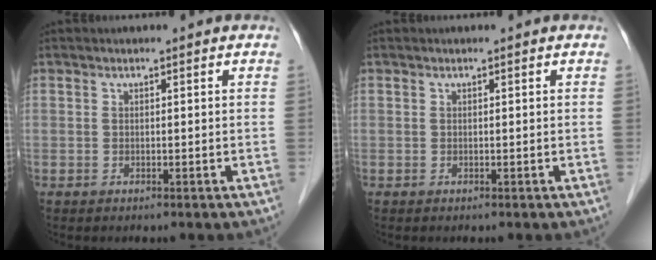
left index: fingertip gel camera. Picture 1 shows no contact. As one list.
[{"total": 0.0}]